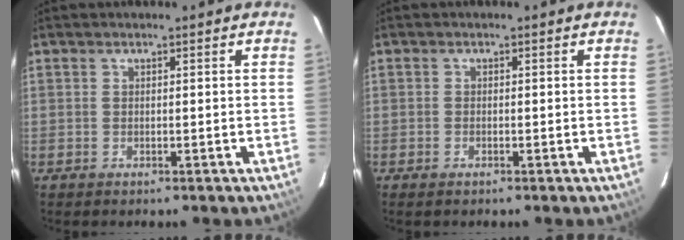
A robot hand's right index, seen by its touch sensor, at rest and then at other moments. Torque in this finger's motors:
{"motor_torque": [0.47, -0.51, 0.05, 0.01]}